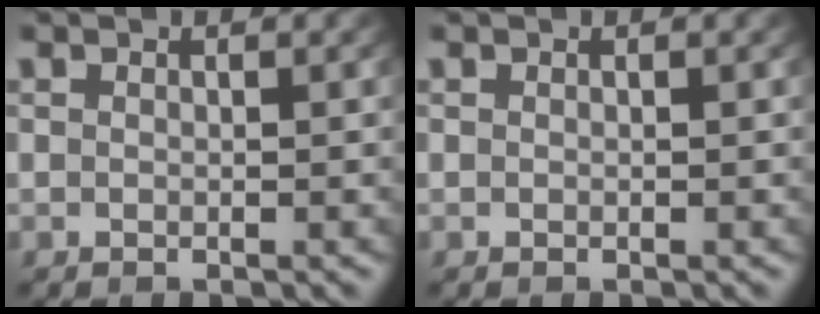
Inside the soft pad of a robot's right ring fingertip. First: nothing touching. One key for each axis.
{"total": 0.0}